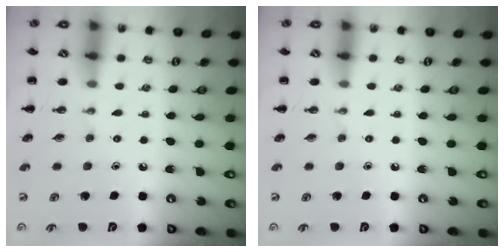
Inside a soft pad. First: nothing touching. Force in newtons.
{"total": 0.0}